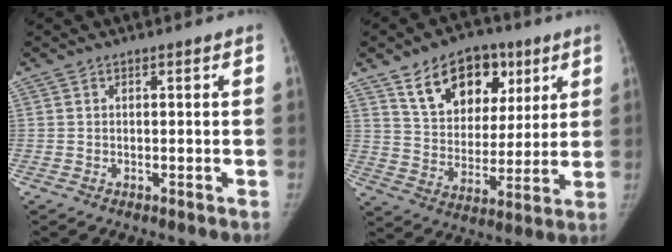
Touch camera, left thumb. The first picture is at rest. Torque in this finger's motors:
{"motor_torque": [0.29, 0.04, 1.11, -0.88, 0.08]}